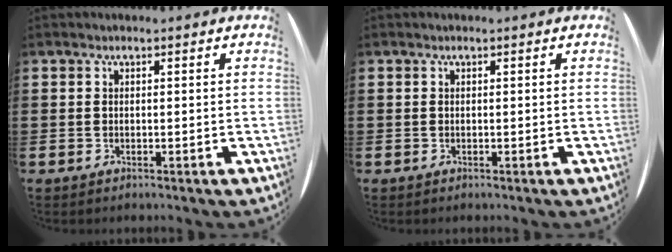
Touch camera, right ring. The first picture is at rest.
{"total": 0.0}